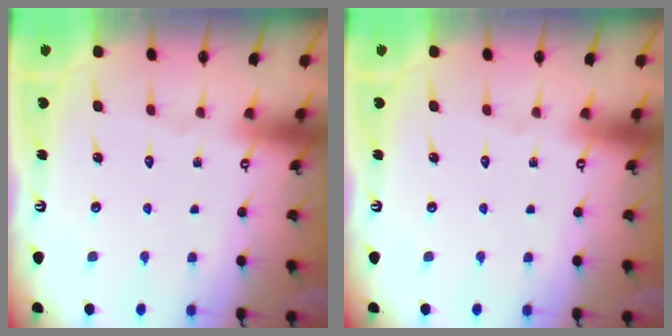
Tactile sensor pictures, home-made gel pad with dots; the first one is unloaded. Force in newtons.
{"total": 0.0}